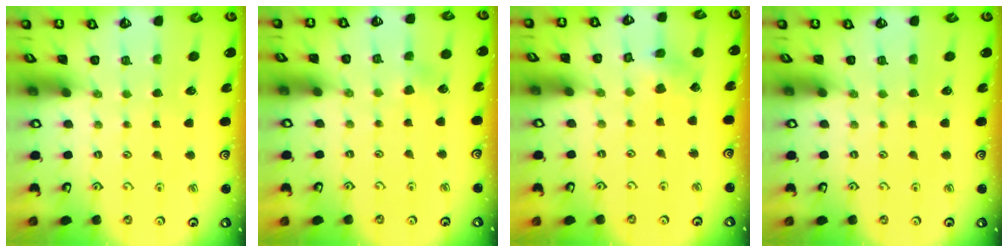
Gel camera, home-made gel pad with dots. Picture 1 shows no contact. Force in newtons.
{"total": 2.9, "press": 2.8, "slide": 0.3}
{"total": 2.4, "press": 2.4, "slide": 0.2}
{"total": 0.0}